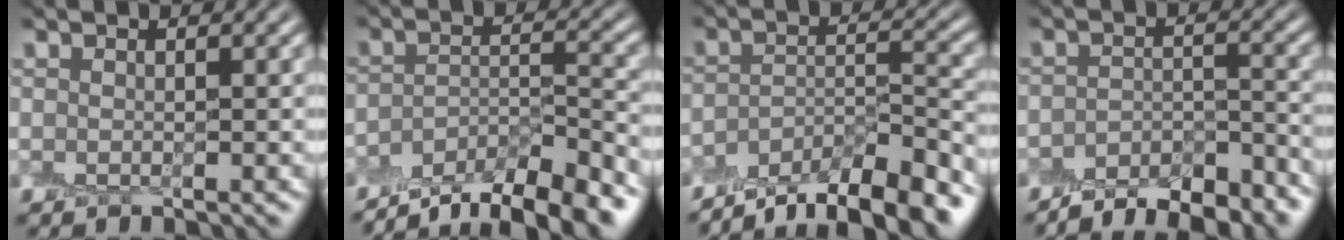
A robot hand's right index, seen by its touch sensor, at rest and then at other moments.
{"total": 8.6, "force": [-7.1, 2.5, 4.3], "torque": [-0.066, -0.002, -0.115]}
{"total": 8.7, "force": [-7.1, 2.4, 4.5], "torque": [-0.066, 0.000, -0.117]}
{"total": 6.4, "force": [-5.6, 1.8, 2.5], "torque": [-0.034, -0.001, -0.088]}